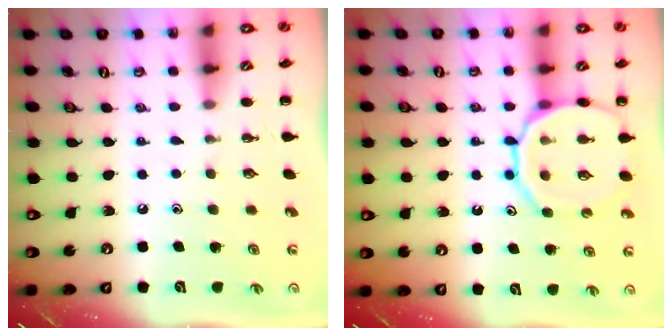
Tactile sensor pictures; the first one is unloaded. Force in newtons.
{"total": 14.4, "press": 14.2, "slide": 2.0}